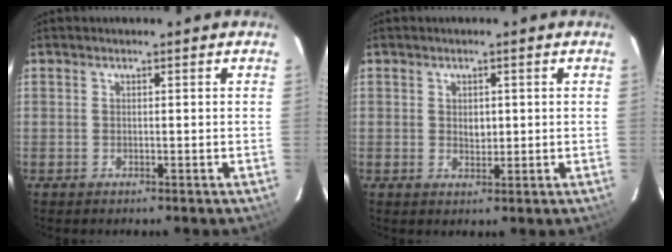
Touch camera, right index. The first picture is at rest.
{"total": 2.2, "force": [0.3, 1.6, 1.4], "torque": [-0.021, 0.001, 0.007]}